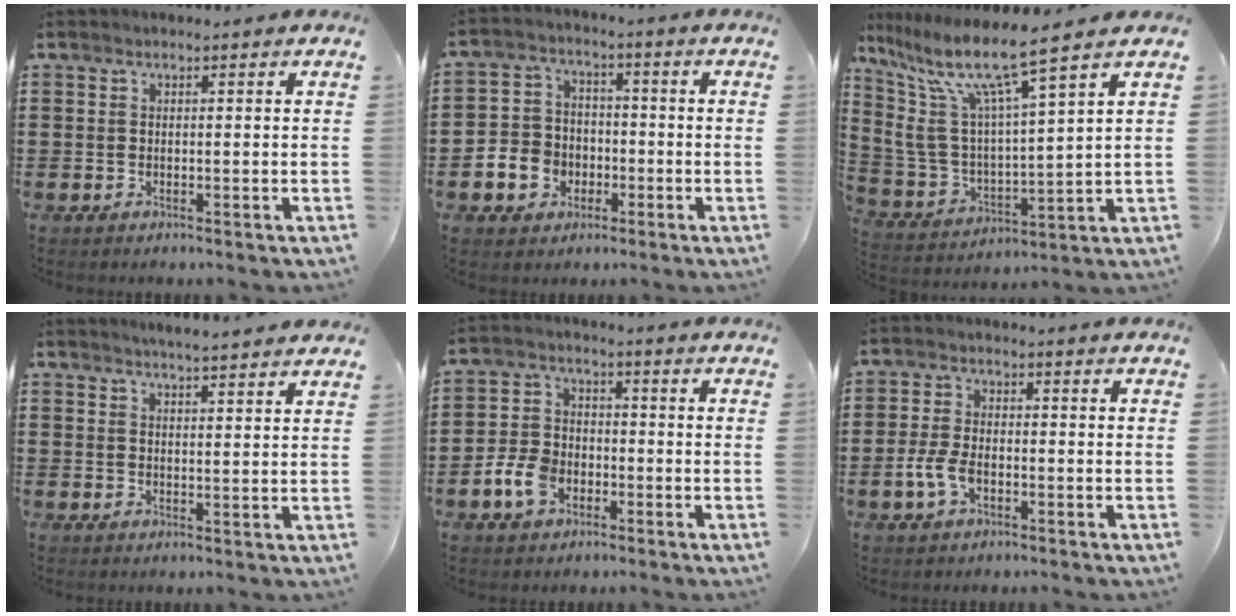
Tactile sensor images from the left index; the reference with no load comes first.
{"total": 5.8, "force": [-2.2, 5.1, 1.7], "torque": [-0.057, 0.013, -0.045]}
{"total": 11.6, "force": [8.3, 1.6, 8.0], "torque": [-0.191, -0.053, 0.136]}
{"total": 2.8, "force": [2.8, -0.4, 0.5], "torque": [-0.017, -0.007, 0.051]}
{"total": 6.3, "force": [-2.8, 4.2, 3.7], "torque": [-0.091, 0.009, -0.057]}
{"total": 4.8, "force": [-1.7, 2.6, 3.6], "torque": [-0.089, -0.002, -0.036]}